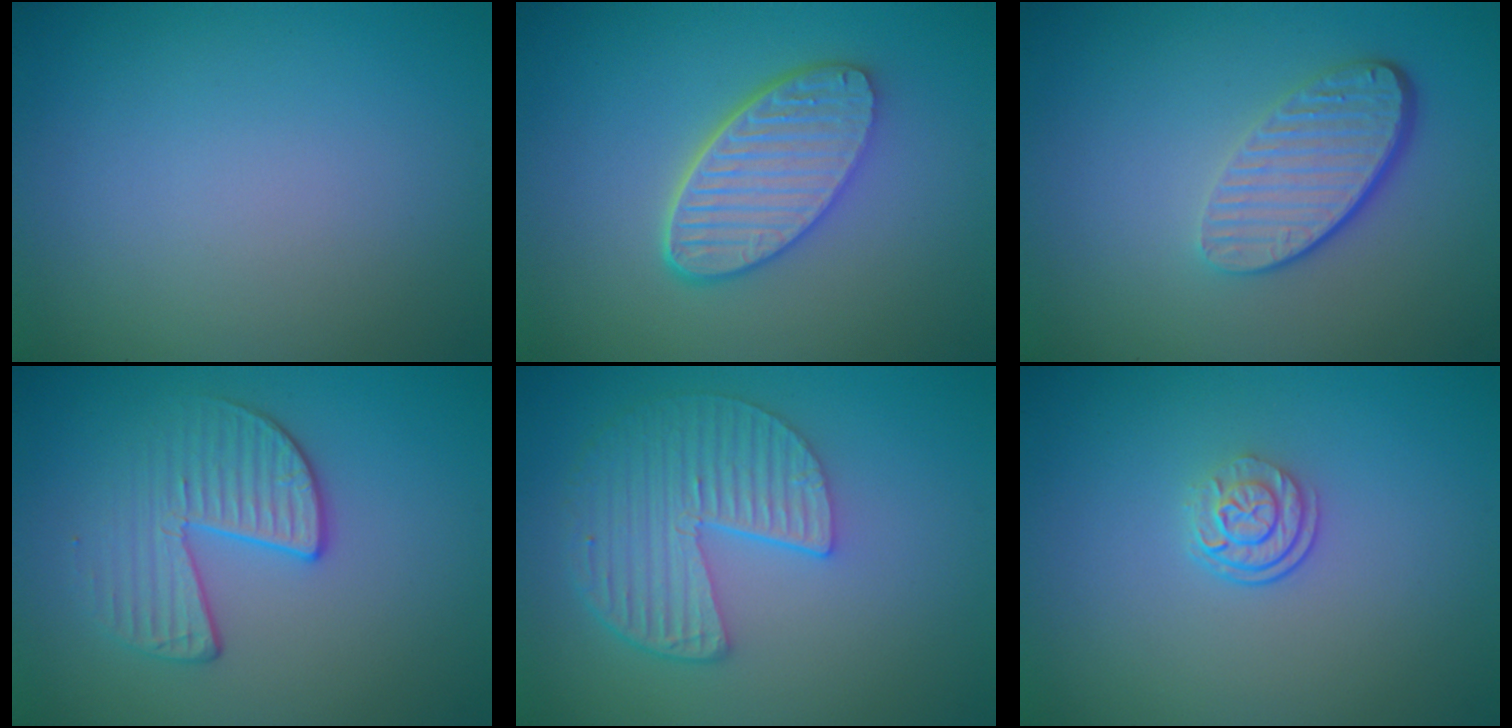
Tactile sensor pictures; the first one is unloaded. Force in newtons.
{"total": 5.8, "press": 4.6, "slide": 3.7}
{"total": 4.4, "press": 3.1, "slide": 3.1}
{"total": 3.5, "press": 3.1, "slide": 1.8}
{"total": 5.6, "press": 4.2, "slide": 3.7}
{"total": 2.5, "press": 1.8, "slide": 1.8}